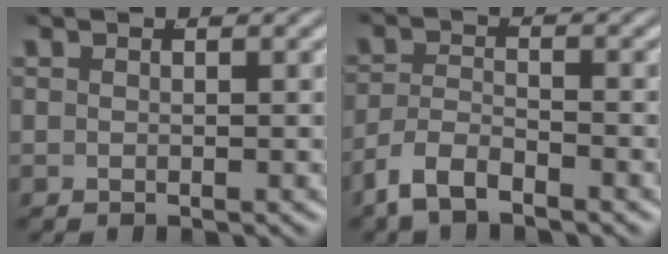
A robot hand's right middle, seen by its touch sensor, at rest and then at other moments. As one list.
[{"total": 3.9, "force": [-2.7, 2.3, 1.7], "torque": [-0.045, -0.002, -0.051]}]